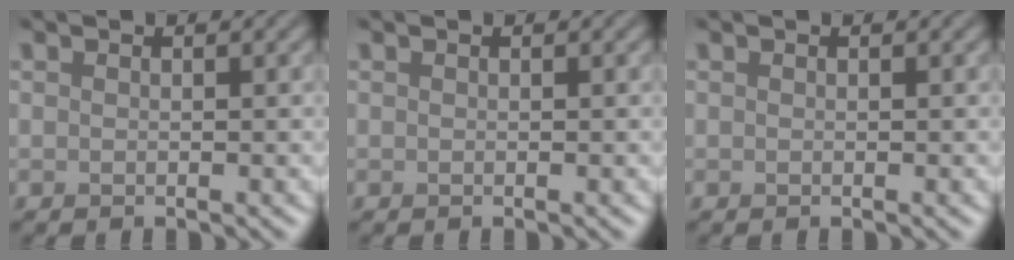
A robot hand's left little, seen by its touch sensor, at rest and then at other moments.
{"total": 0.0}
{"total": 0.0}